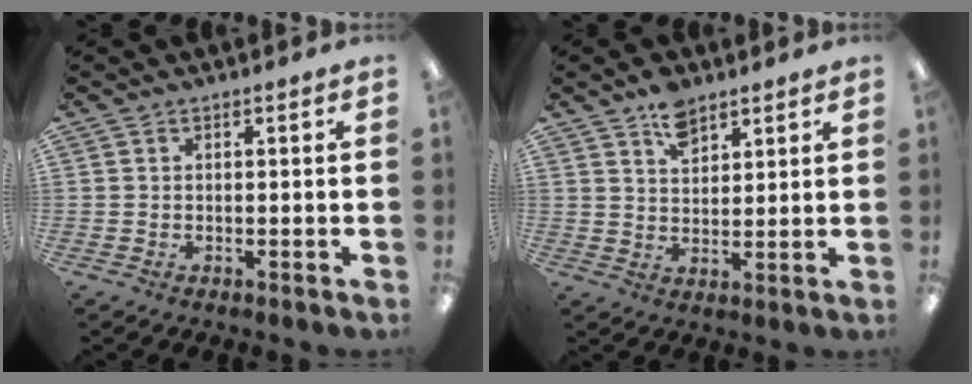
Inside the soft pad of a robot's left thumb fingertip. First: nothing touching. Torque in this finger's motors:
{"motor_torque": [1.03, 0.30, 1.24, -0.75, 0.01]}